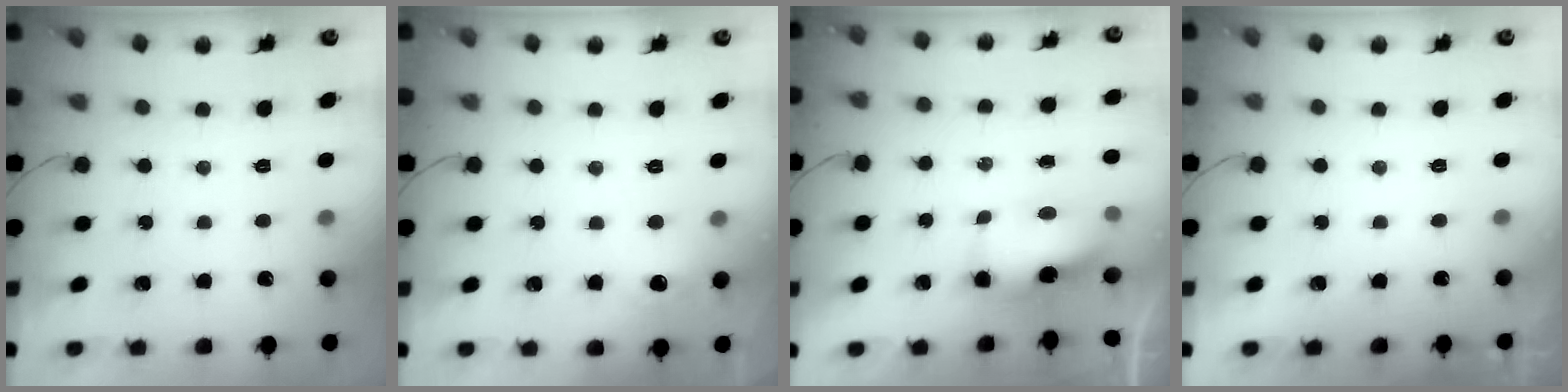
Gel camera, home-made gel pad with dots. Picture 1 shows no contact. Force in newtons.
{"total": 12.5, "press": 5.7, "slide": 11.1}
{"total": 8.0, "press": 7.7, "slide": 1.8}
{"total": 1.8, "press": 0.1, "slide": 1.8}